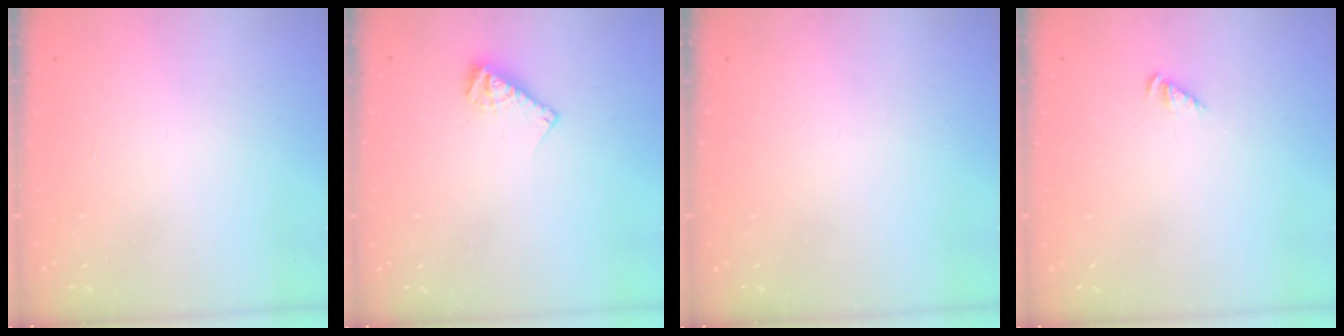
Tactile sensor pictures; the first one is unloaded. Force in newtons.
{"total": 7.2, "press": 7.2, "slide": 0.6}
{"total": 0.0}
{"total": 2.3, "press": 2.2, "slide": 0.4}